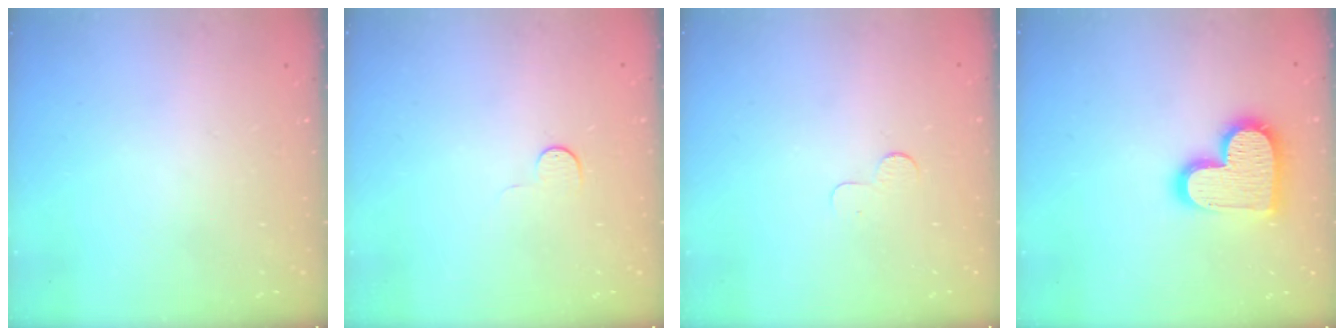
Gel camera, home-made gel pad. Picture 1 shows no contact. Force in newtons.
{"total": 5.6, "press": 5.5, "slide": 0.6}
{"total": 2.6, "press": 2.6, "slide": 0.2}
{"total": 16.8, "press": 16.7, "slide": 1.2}